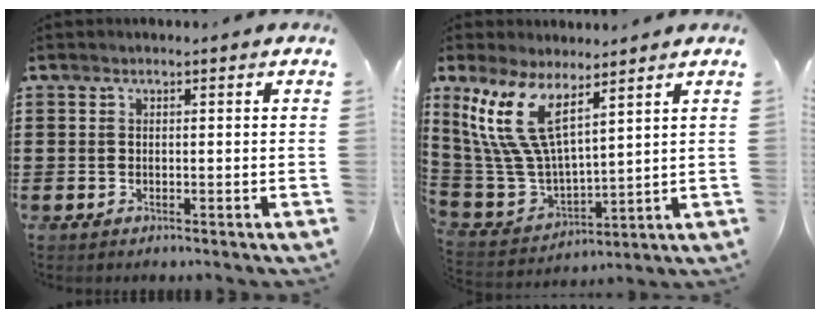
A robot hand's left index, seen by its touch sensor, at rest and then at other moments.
{"total": 12.5, "force": [7.2, 4.5, 9.1], "torque": [-0.232, -0.032, 0.127]}